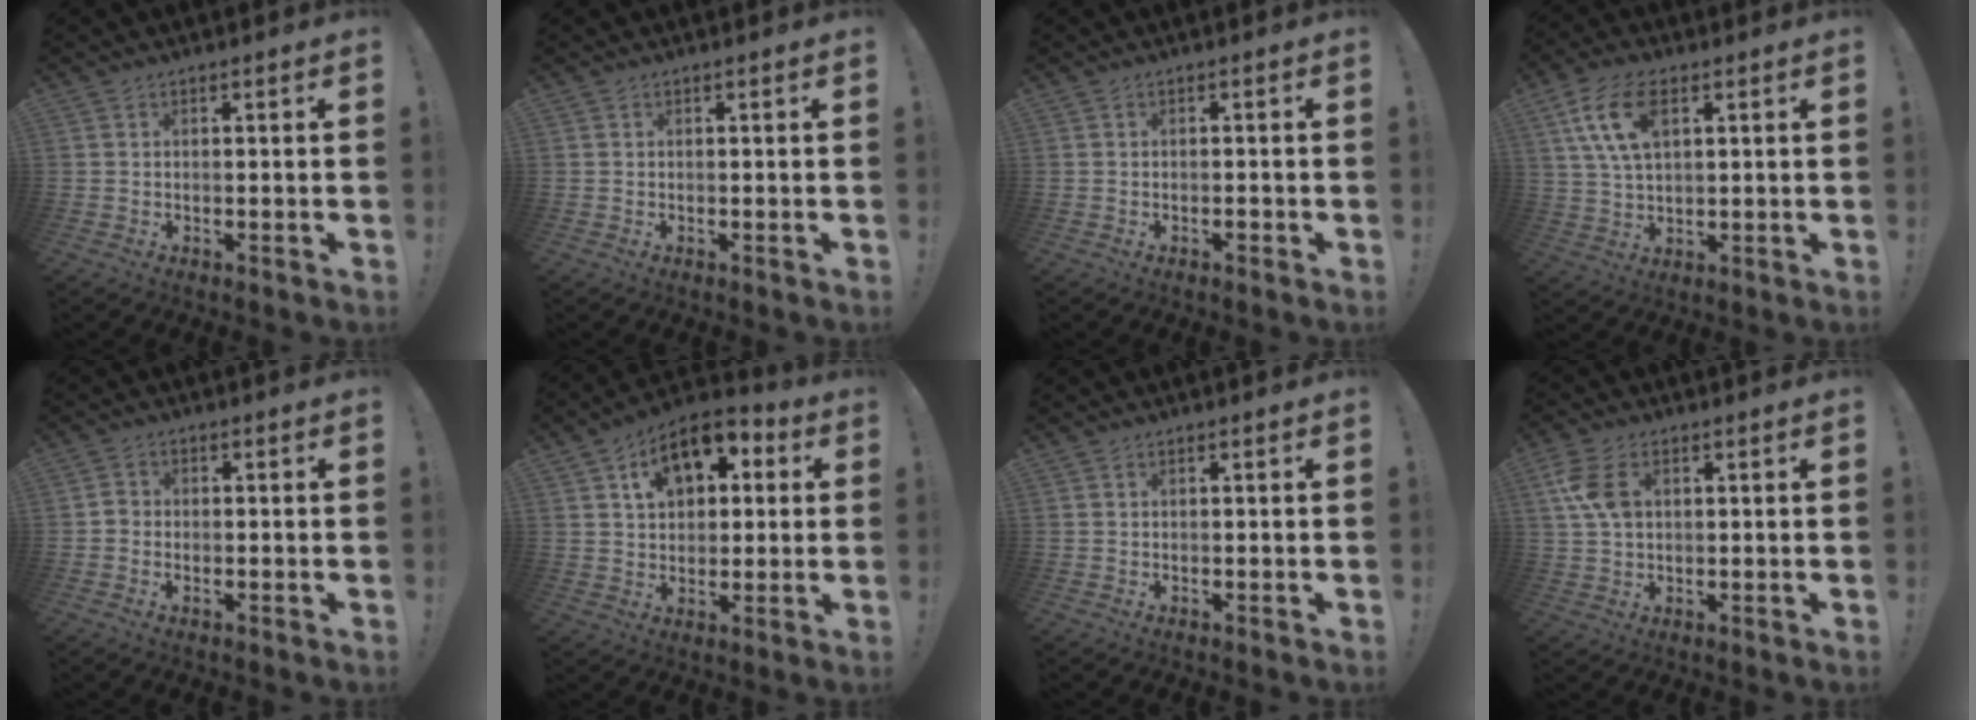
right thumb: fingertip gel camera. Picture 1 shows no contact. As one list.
[{"total": 0.0}, {"total": 1.1, "force": [-0.8, 0.4, 0.7], "torque": [-0.009, 0.002, -0.013]}, {"total": 12.9, "force": [5.2, 7.2, 9.4], "torque": [-0.179, -0.006, 0.096]}, {"total": 2.1, "force": [-0.9, 1.5, 1.2], "torque": [-0.010, 0.004, -0.018]}, {"total": 13.9, "force": [6.1, 9.1, 8.5], "torque": [-0.123, -0.022, 0.111]}, {"total": 0.0}, {"total": 8.9, "force": [2.4, 5.8, 6.4], "torque": [-0.123, -0.005, 0.042]}]